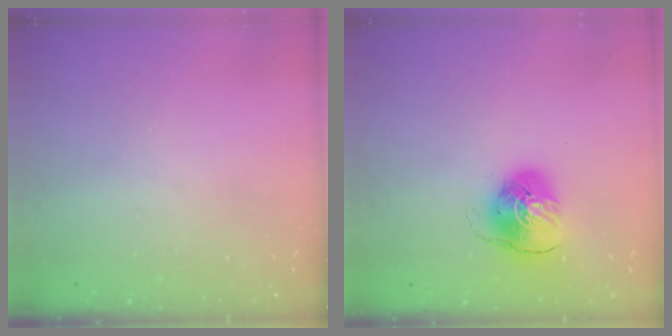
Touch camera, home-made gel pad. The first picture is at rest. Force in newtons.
{"total": 7.9, "press": 7.9, "slide": 0.7}